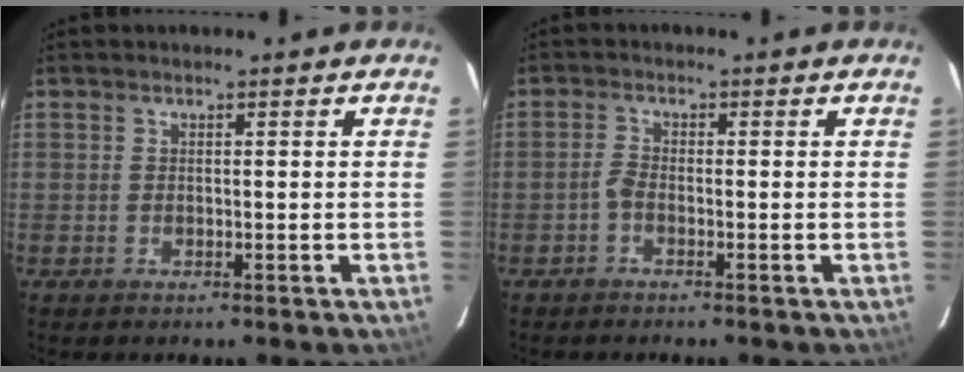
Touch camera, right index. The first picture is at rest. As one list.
[{"total": 1.6, "force": [-1.1, 0.5, 1.0], "torque": [-0.029, 0.007, -0.026]}]